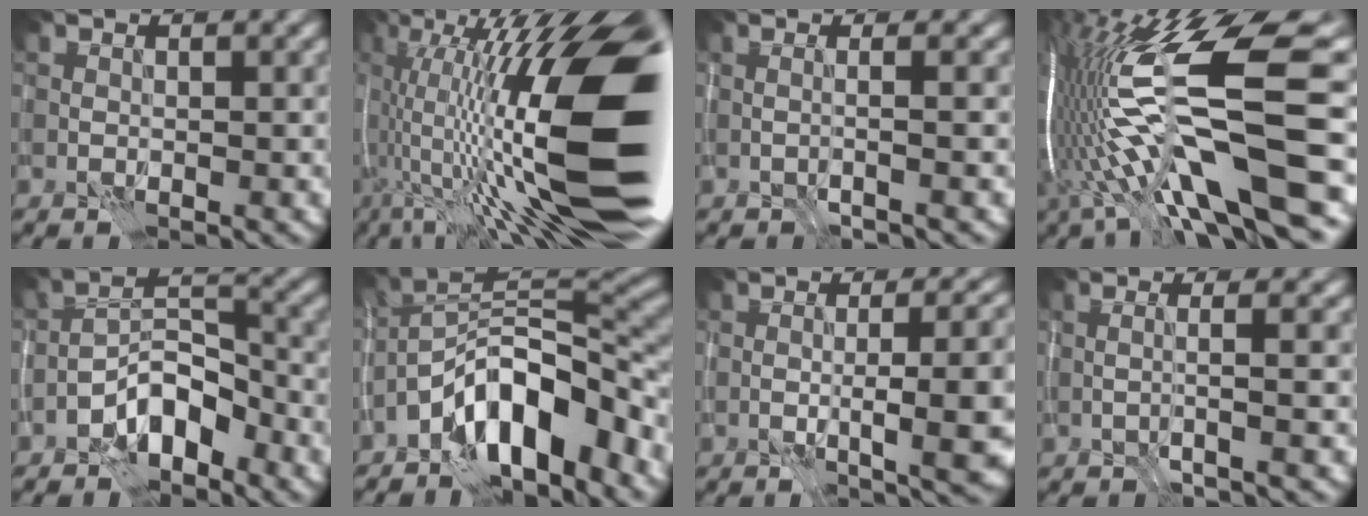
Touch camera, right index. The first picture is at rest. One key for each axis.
{"total": 20.3, "fx": 0.8, "fy": 6.6, "fz": 19.2, "tx": -0.303, "ty": 0.020, "tz": 0.013}
{"total": 2.2, "fx": -0.2, "fy": 0.7, "fz": 2.1, "tx": -0.018, "ty": 0.000, "tz": -0.018}
{"total": 18.4, "fx": -1.6, "fy": 4.7, "fz": 17.7, "tx": -0.331, "ty": -0.001, "tz": -0.027}
{"total": 4.8, "fx": -3.2, "fy": 2.0, "fz": 3.0, "tx": -0.041, "ty": 0.018, "tz": -0.062}
{"total": 9.9, "fx": -5.5, "fy": 3.8, "fz": 7.3, "tx": -0.104, "ty": 0.017, "tz": -0.110}
{"total": 9.0, "fx": -1.0, "fy": 2.4, "fz": 8.6, "tx": -0.105, "ty": 0.006, "tz": -0.012}
{"total": 2.5, "fx": -0.3, "fy": 0.6, "fz": 2.4, "tx": -0.027, "ty": 0.002, "tz": -0.017}